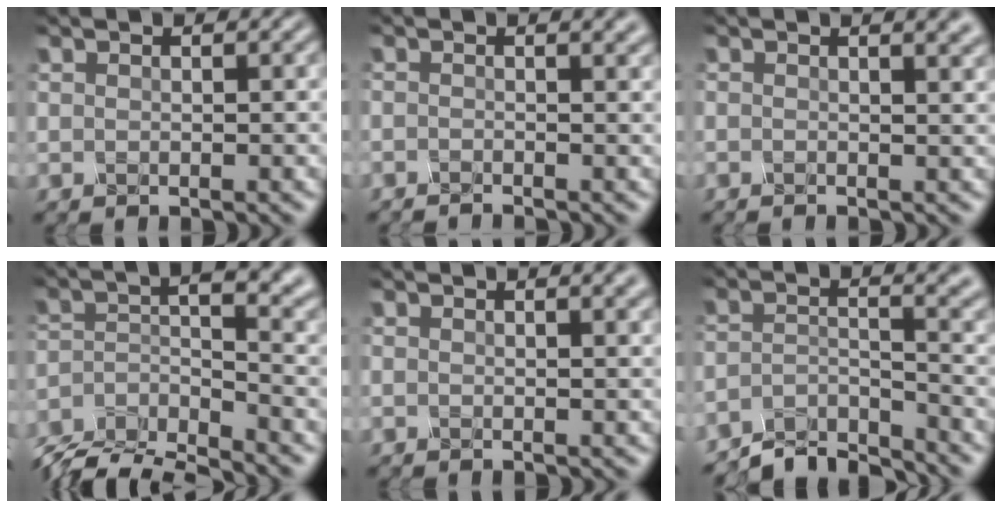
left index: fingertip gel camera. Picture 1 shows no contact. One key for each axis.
{"total": 2.2, "fx": -1.0, "fy": 1.0, "fz": 1.7, "tx": 0.008, "ty": -0.004, "tz": -0.017}
{"total": 4.4, "fx": 1.1, "fy": 2.3, "fz": 3.6, "tx": -0.003, "ty": 0.031, "tz": -0.023}
{"total": 8.3, "fx": -7.1, "fy": 1.9, "fz": 3.8, "tx": -0.056, "ty": -0.009, "tz": -0.140}
{"total": 3.0, "fx": 1.6, "fy": 1.3, "fz": 2.2, "tx": -0.001, "ty": 0.007, "tz": 0.006}
{"total": 4.9, "fx": -4.7, "fy": 0.8, "fz": 1.1, "tx": -0.012, "ty": -0.003, "tz": -0.097}